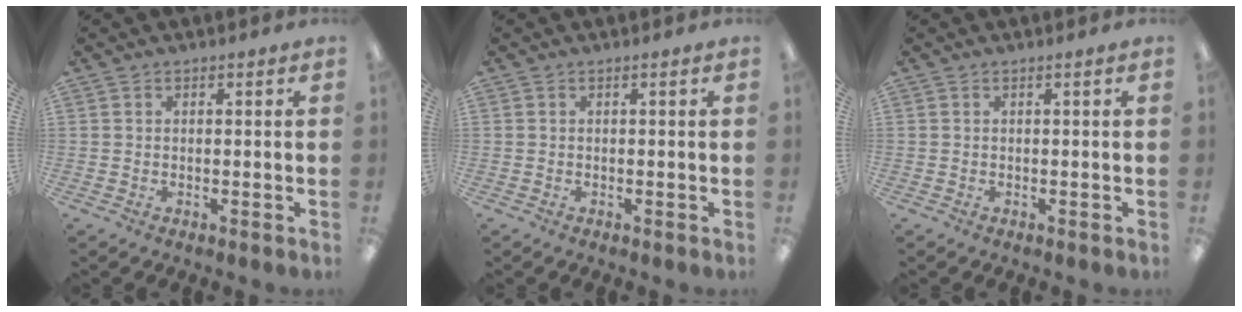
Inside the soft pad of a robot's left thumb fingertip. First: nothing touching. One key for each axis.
{"total": 0.0}
{"total": 0.0}